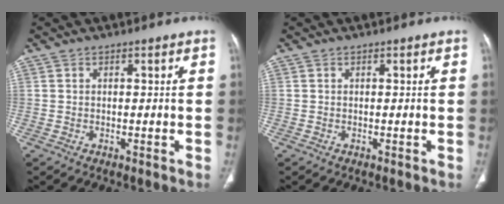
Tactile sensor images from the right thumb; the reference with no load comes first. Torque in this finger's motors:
{"motor_torque": [-0.44, -0.06, 0.11, 0.11, 0.00]}